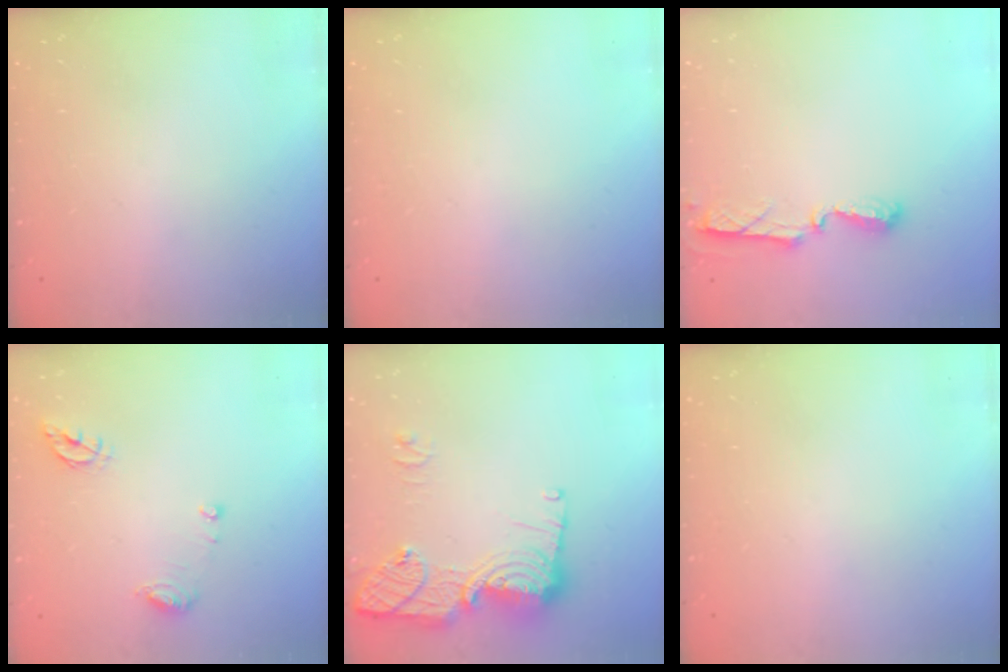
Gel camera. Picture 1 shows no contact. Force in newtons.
{"total": 0.0}
{"total": 5.6, "press": 5.5, "slide": 0.6}
{"total": 7.9, "press": 7.8, "slide": 0.9}
{"total": 15.6, "press": 15.6, "slide": 1.3}
{"total": 0.0}